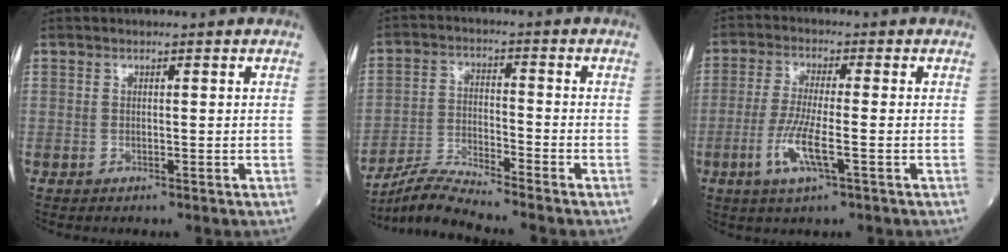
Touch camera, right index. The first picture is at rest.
{"total": 6.9, "force": [-6.6, -1.6, 1.1], "torque": [-0.033, -0.015, -0.128]}
{"total": 6.9, "force": [-2.4, 0.5, 6.5], "torque": [-0.134, -0.012, -0.048]}